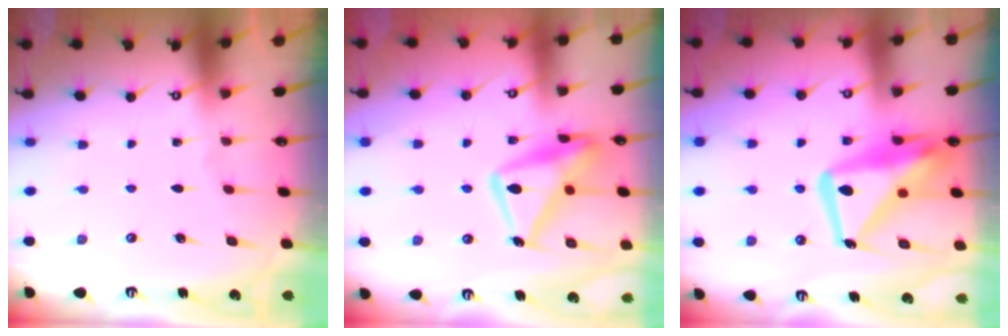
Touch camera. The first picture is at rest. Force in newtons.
{"total": 16.5, "press": 16.5, "slide": 1.6}
{"total": 18.3, "press": 18.2, "slide": 1.8}